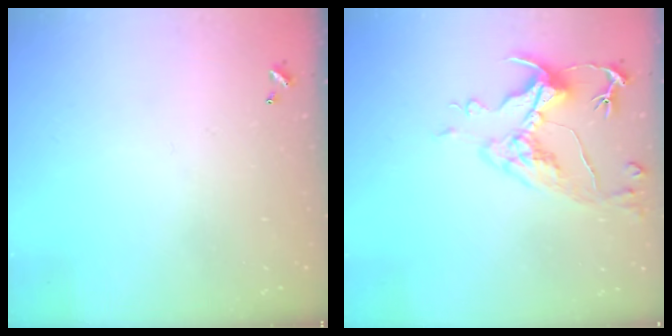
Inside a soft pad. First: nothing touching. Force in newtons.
{"total": 6.6, "press": 6.5, "slide": 1.5}